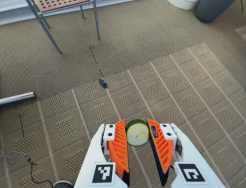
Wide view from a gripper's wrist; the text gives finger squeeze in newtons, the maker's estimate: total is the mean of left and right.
{"total": 7.1, "left": 6.8, "right": 7.4}